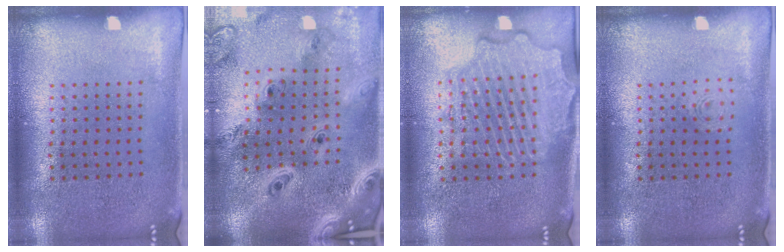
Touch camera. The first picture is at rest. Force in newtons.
{"total": 4.1, "press": 3.1, "slide": 2.6}
{"total": 2.6, "press": 2.6, "slide": 0.3}
{"total": 0.6, "press": 0.6, "slide": 0.1}